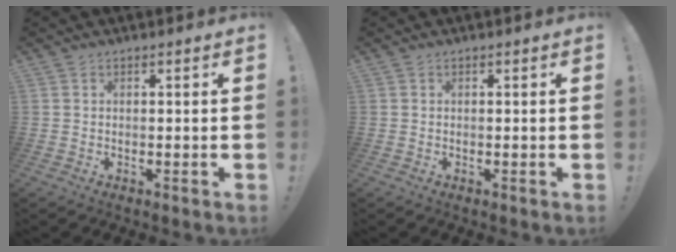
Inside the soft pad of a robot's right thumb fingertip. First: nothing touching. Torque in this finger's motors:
{"motor_torque": [-0.14, -0.07, 0.32, -0.21, 0.04]}